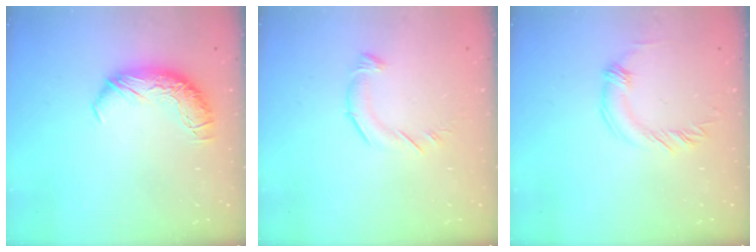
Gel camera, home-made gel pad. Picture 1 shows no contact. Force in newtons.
{"total": 4.5, "press": 4.5, "slide": 0.6}
{"total": 2.0, "press": 2.0, "slide": 0.4}